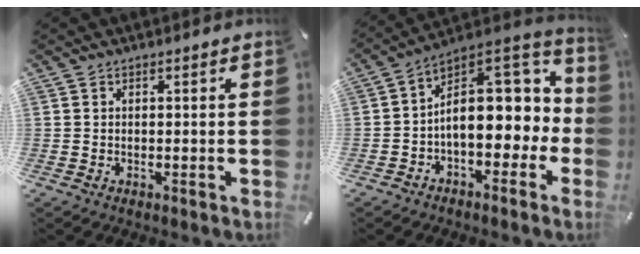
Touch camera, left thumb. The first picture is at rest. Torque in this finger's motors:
{"motor_torque": [1.62, 3.38, 1.23, 0.32, 0.33]}